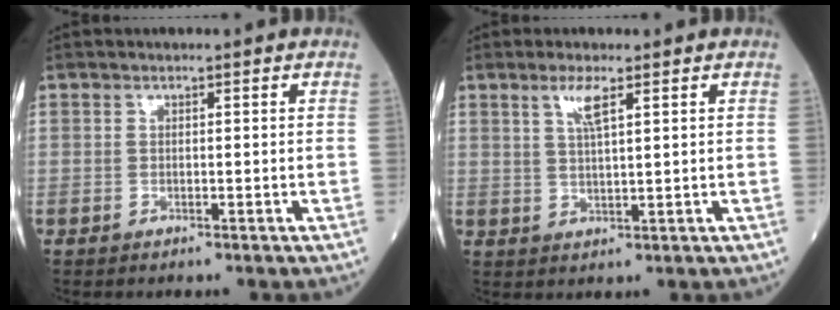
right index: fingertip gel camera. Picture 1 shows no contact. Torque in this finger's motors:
{"motor_torque": [0.52, 0.51, 0.04, 0.02]}